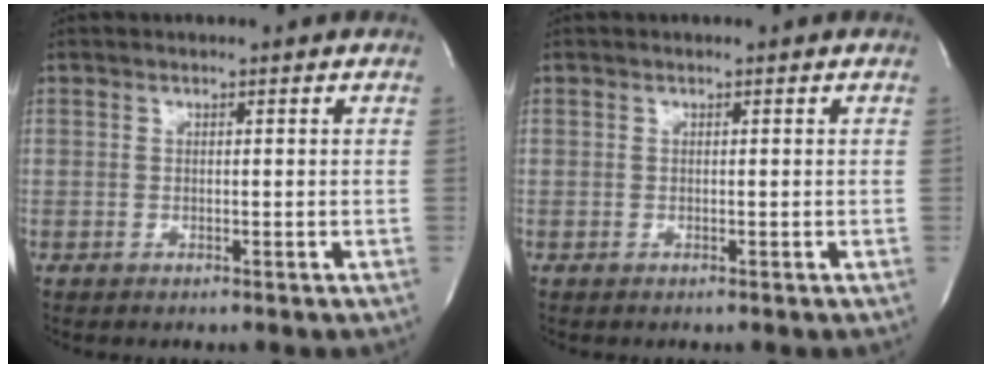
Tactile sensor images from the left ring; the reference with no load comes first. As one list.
[{"total": 0.0}]